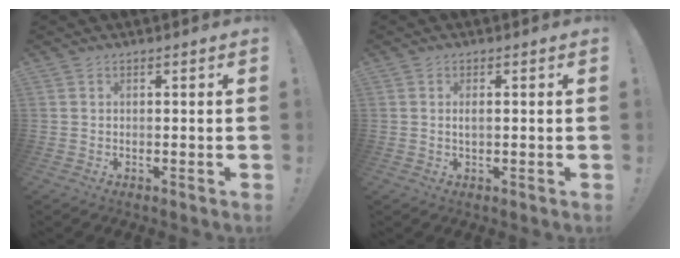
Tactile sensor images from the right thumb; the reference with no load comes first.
{"total": 1.4, "force": [0.0, 0.5, 1.3], "torque": [-0.024, 0.000, -0.001]}